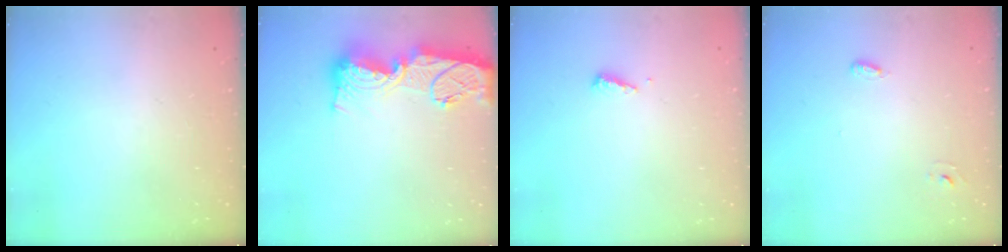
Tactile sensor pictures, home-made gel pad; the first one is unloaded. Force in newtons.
{"total": 18.5, "press": 18.4, "slide": 1.7}
{"total": 3.6, "press": 3.6, "slide": 0.4}
{"total": 2.6, "press": 2.5, "slide": 0.6}